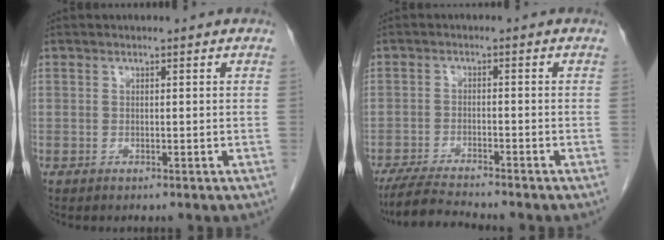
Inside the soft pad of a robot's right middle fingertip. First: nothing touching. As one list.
[{"total": 6.7, "force": [-6.1, -0.5, 2.7], "torque": [-0.047, -0.023, -0.106]}]